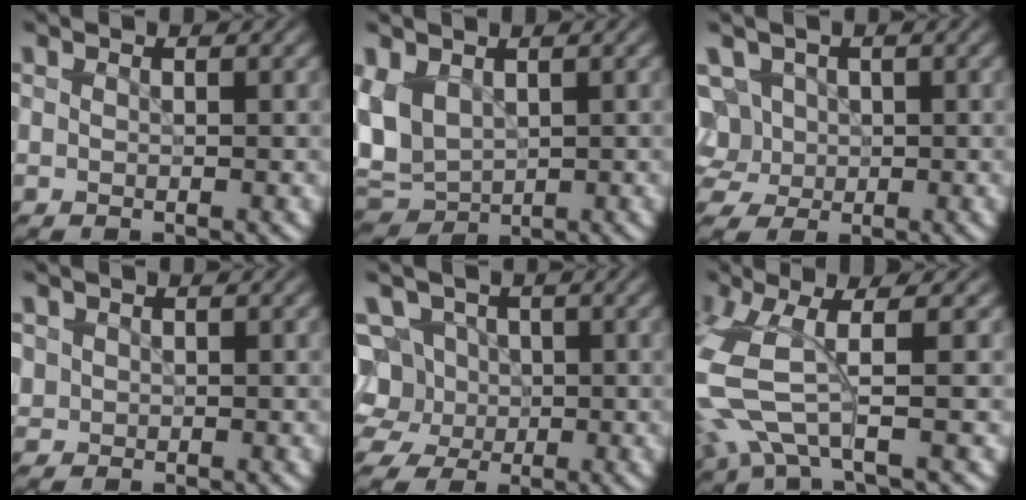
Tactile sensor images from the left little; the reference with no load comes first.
{"total": 5.0, "force": [1.1, 3.7, 3.3], "torque": [-0.076, 0.002, 0.017]}
{"total": 5.6, "force": [1.2, 4.9, 2.6], "torque": [-0.038, 0.032, 0.007]}
{"total": 1.0, "force": [0.3, 1.0, 0.0], "torque": [0.011, 0.001, 0.005]}
{"total": 7.6, "force": [0.9, 6.7, 3.5], "torque": [-0.057, 0.038, -0.025]}
{"total": 6.3, "force": [-0.3, 2.1, 5.9], "torque": [-0.161, -0.007, -0.007]}